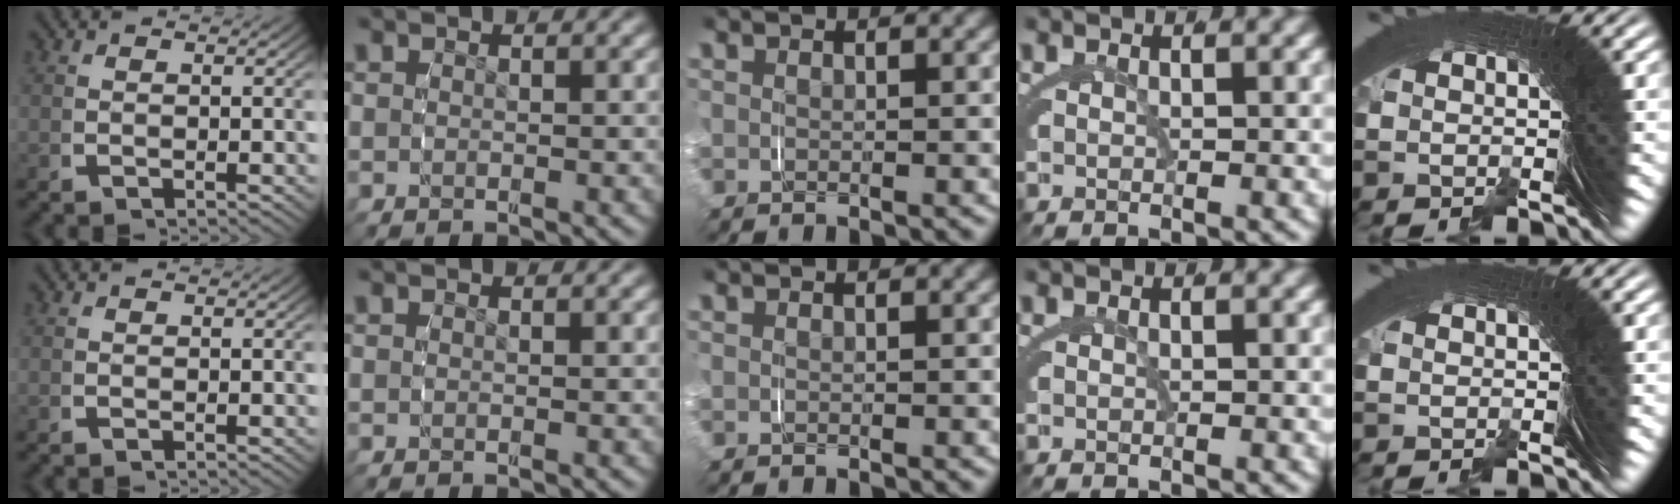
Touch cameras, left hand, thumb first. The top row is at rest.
{}